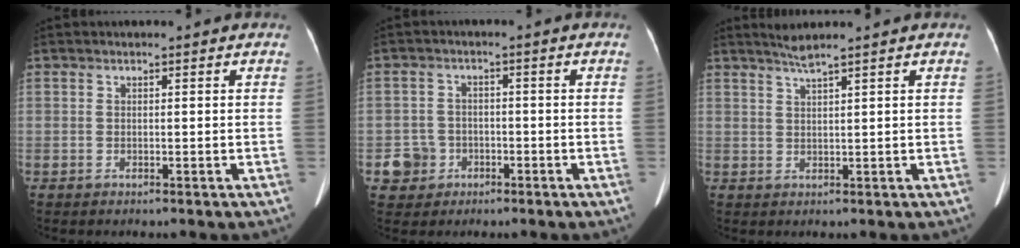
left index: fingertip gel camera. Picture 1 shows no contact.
{"total": 4.5, "force": [-1.9, 4.1, 0.2], "torque": [0.000, 0.012, -0.028]}
{"total": 2.3, "force": [1.9, -0.7, 1.1], "torque": [-0.023, 0.003, 0.039]}